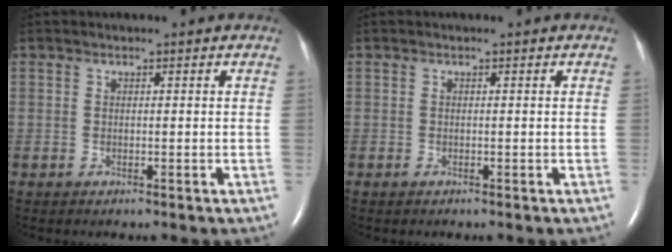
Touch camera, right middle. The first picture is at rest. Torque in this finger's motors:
{"motor_torque": [-0.15, 0.07, -0.06, -0.01]}